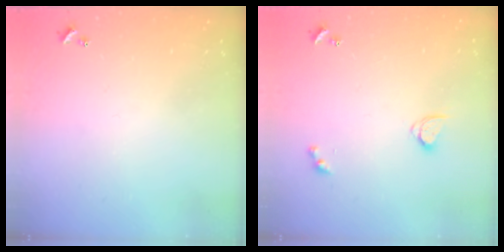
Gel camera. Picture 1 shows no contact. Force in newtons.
{"total": 2.9, "press": 2.8, "slide": 0.3}